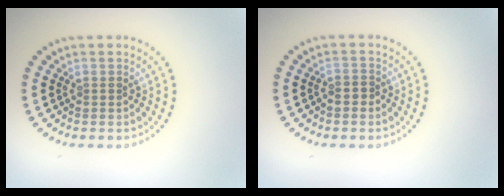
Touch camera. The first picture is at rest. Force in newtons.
{"total": 0.9, "press": 0.6, "slide": 0.6}